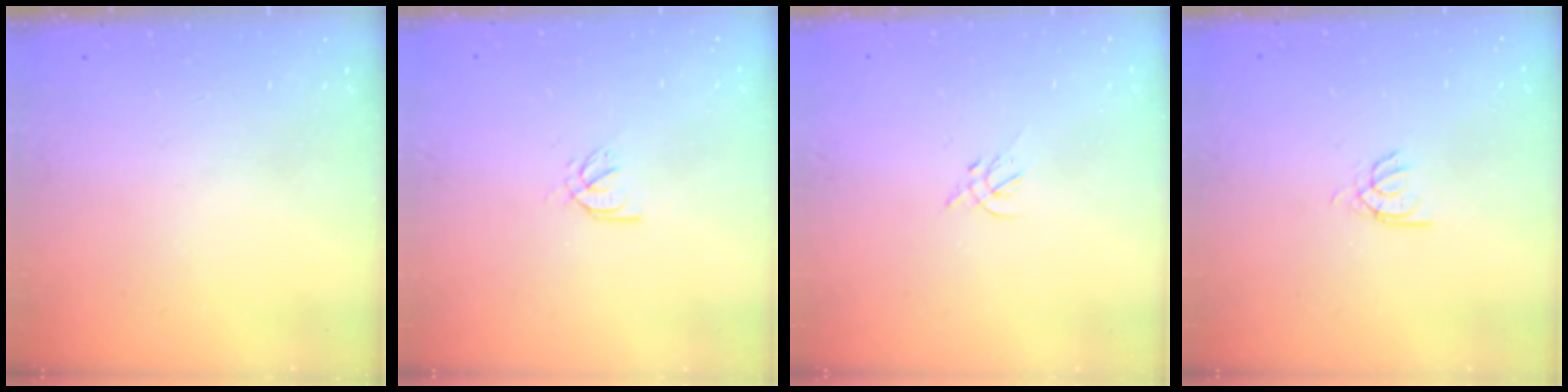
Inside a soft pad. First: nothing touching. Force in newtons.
{"total": 2.6, "press": 2.5, "slide": 0.6}
{"total": 1.4, "press": 1.3, "slide": 0.5}
{"total": 2.5, "press": 2.4, "slide": 0.3}